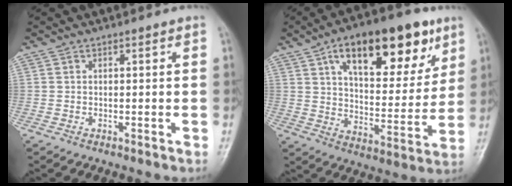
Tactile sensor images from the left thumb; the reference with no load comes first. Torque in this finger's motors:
{"motor_torque": [2.33, 2.25, 1.83, -0.94, 0.49]}